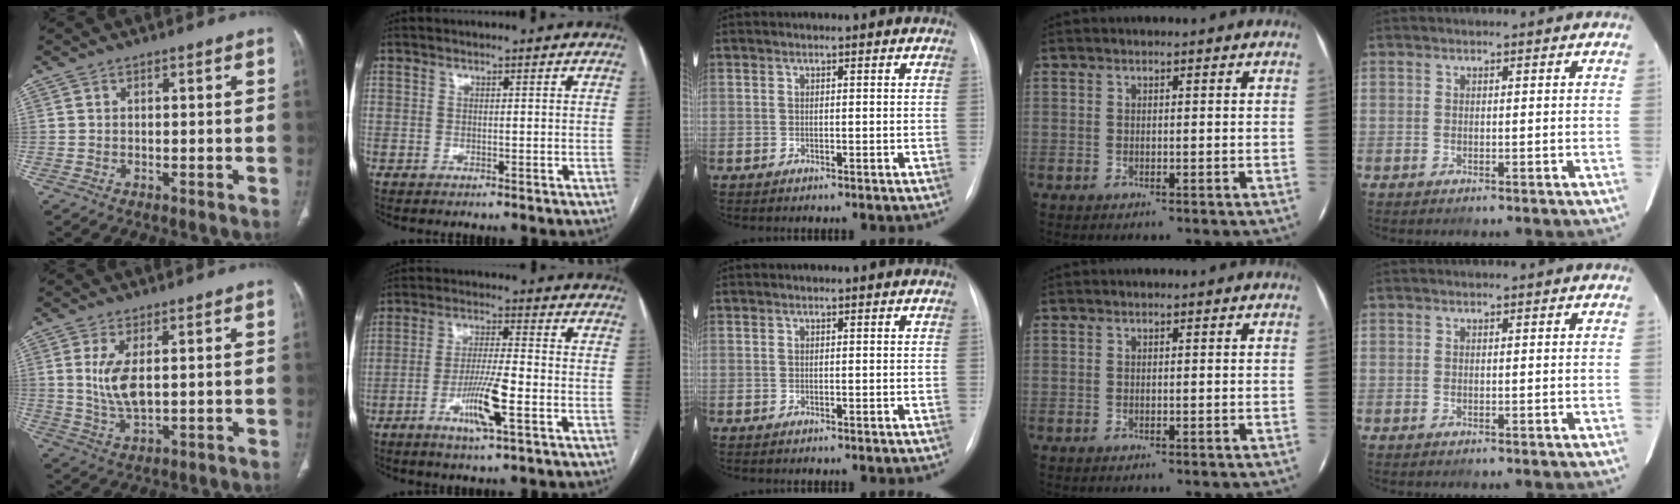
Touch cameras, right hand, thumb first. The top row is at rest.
{"thumb": {"total": 7.0, "force": [1.2, 2.9, 6.2], "torque": [-0.135, -0.014, 0.032]}, "index": {"total": 8.4, "force": [-3.3, 0.5, 7.7], "torque": [-0.147, -0.009, -0.060]}}